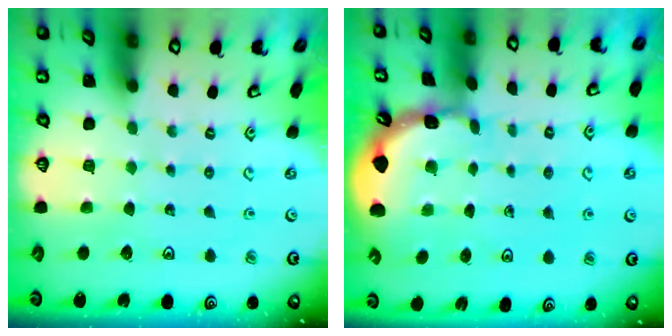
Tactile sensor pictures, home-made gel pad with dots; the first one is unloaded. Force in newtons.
{"total": 1.8, "press": 1.8, "slide": 0.1}